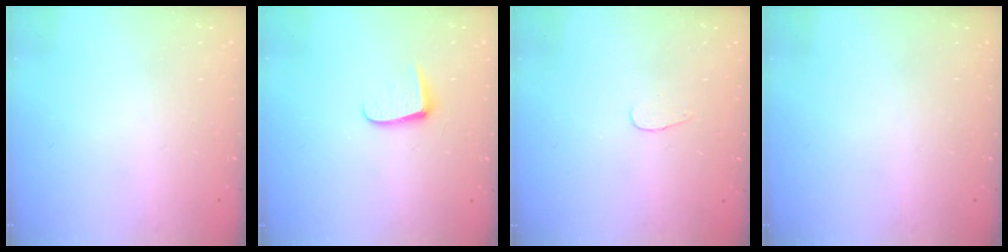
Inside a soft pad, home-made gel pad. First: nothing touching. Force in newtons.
{"total": 6.0, "press": 6.0, "slide": 0.8}
{"total": 3.2, "press": 3.2, "slide": 0.3}
{"total": 0.0}